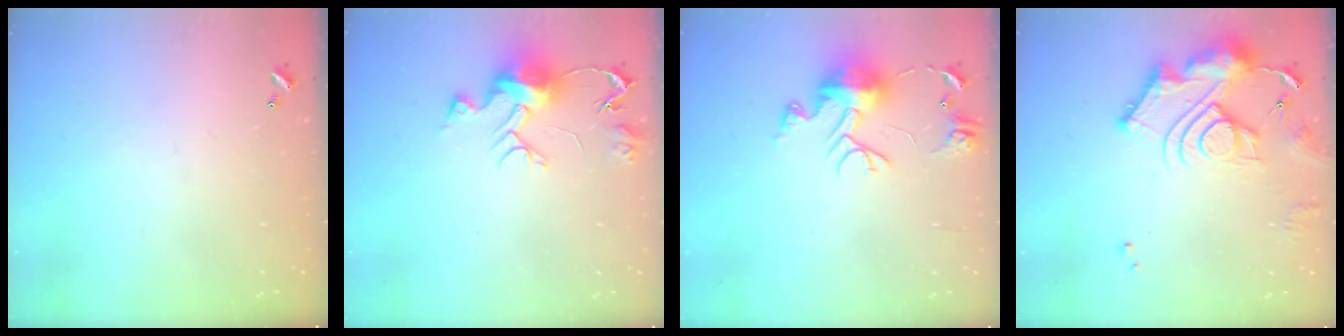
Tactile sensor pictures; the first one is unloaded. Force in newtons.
{"total": 10.8, "press": 10.8, "slide": 0.9}
{"total": 10.7, "press": 10.7, "slide": 0.8}
{"total": 14.0, "press": 13.9, "slide": 1.0}